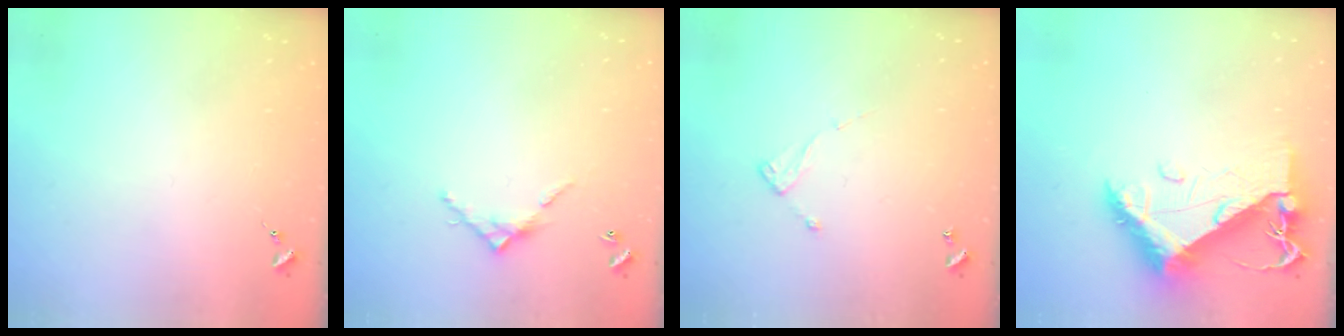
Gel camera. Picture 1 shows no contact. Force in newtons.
{"total": 6.3, "press": 6.3, "slide": 0.5}
{"total": 6.4, "press": 6.4, "slide": 0.4}
{"total": 11.3, "press": 11.3, "slide": 1.2}